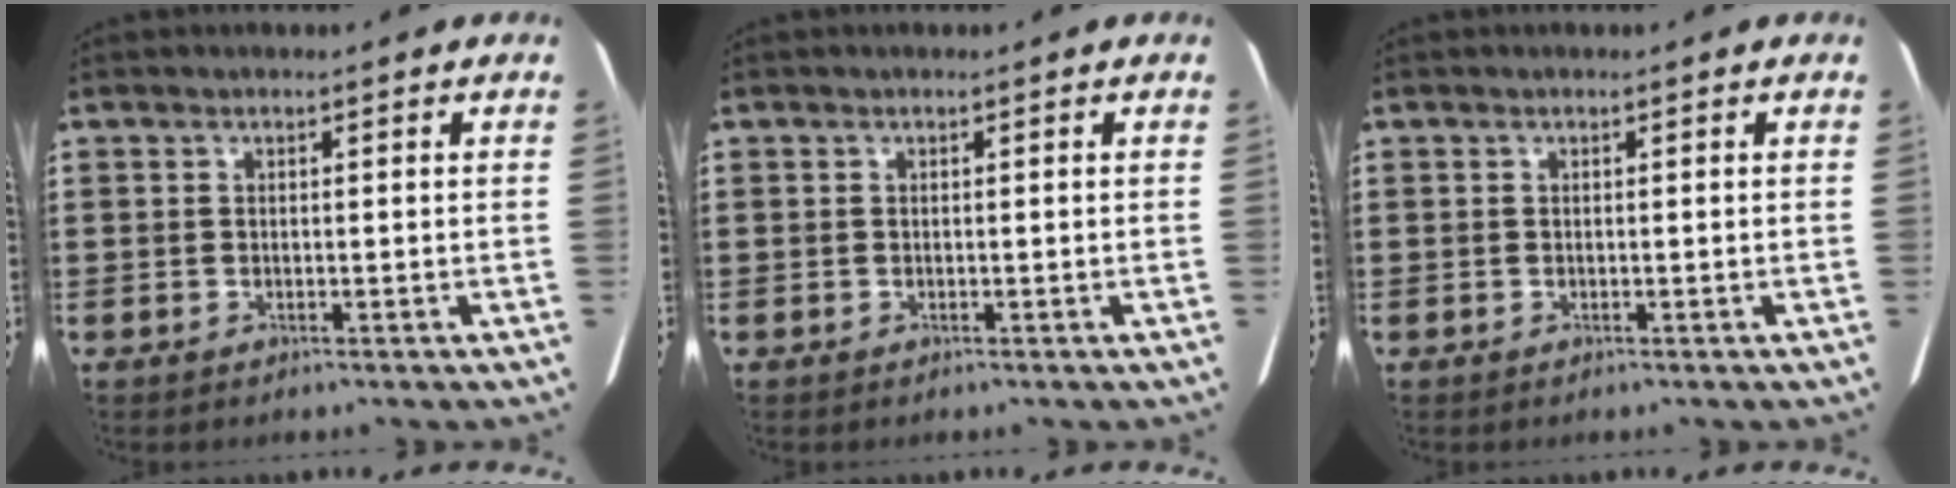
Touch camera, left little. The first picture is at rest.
{"total": 0.0}
{"total": 0.0}